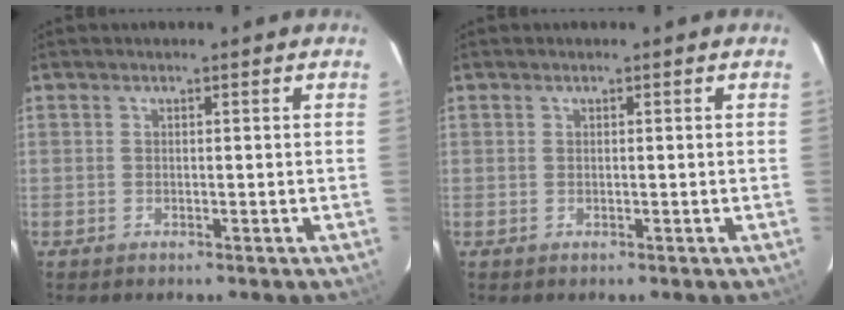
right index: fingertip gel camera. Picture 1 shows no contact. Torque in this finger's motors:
{"motor_torque": [0.00, 0.00, 0.00, 0.01]}